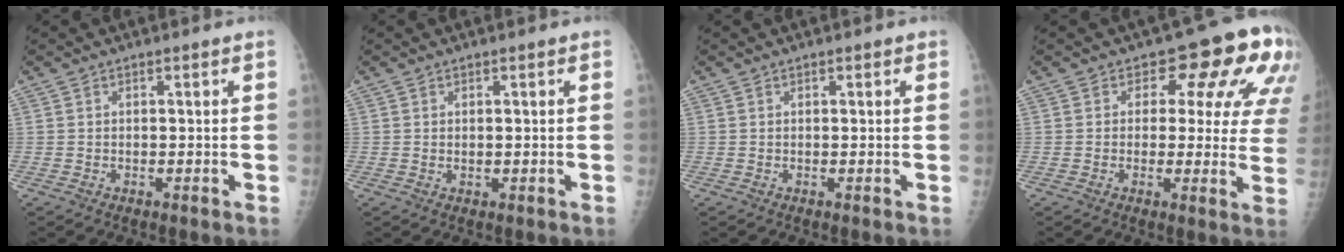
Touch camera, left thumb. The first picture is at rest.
{"total": 0.7, "force": [0.2, 0.5, 0.5], "torque": [-0.006, -0.002, 0.005]}
{"total": 0.5, "force": [0.3, 0.3, 0.3], "torque": [-0.003, -0.001, 0.002]}
{"total": 13.2, "force": [5.7, 7.4, 9.4], "torque": [-0.059, -0.020, 0.048]}